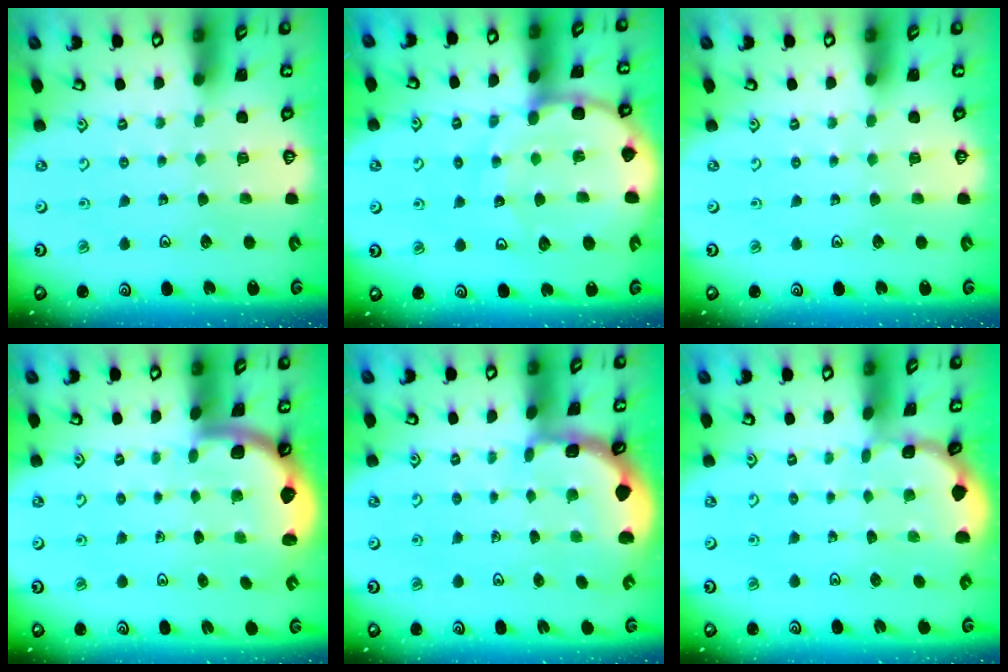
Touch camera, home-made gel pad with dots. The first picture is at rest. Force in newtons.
{"total": 14.7, "press": 14.5, "slide": 1.8}
{"total": 0.0}
{"total": 2.0, "press": 2.0, "slide": 0.3}
{"total": 1.9, "press": 1.9, "slide": 0.2}
{"total": 2.3, "press": 2.3, "slide": 0.1}